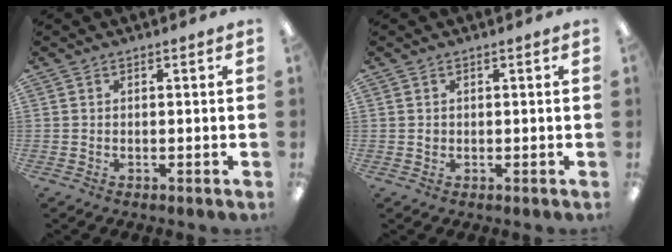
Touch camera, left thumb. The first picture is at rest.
{"total": 0.7, "force": [0.2, 0.7, 0.1], "torque": [-0.004, 0.004, 0.003]}